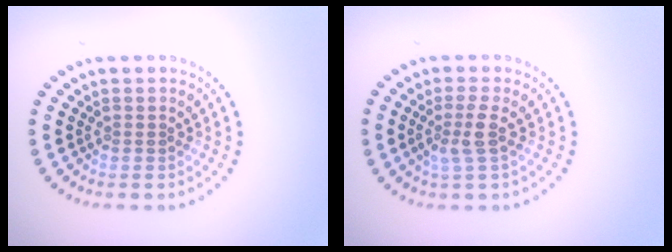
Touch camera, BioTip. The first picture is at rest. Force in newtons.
{"total": 2.0, "press": 1.6, "slide": 1.2}